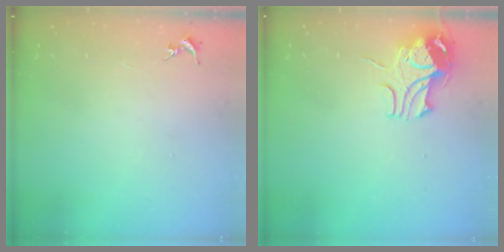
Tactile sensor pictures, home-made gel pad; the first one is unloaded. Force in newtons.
{"total": 9.8, "press": 9.7, "slide": 1.4}